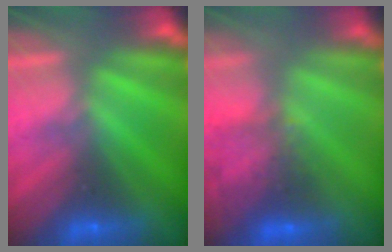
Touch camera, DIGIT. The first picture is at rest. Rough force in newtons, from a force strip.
{"total": 7.4}